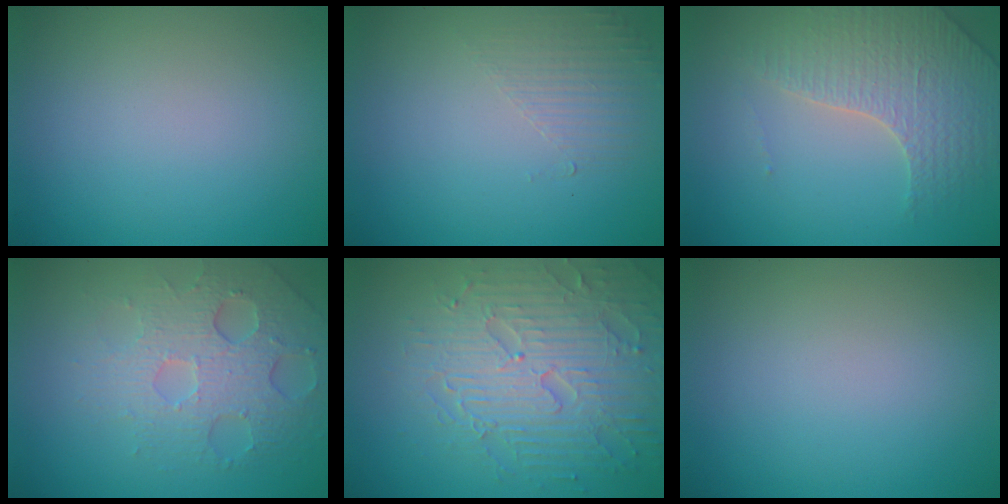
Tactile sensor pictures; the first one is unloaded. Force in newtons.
{"total": 1.6, "press": 0.4, "slide": 1.5}
{"total": 3.6, "press": 3.5, "slide": 1.0}
{"total": 4.9, "press": 4.1, "slide": 2.6}
{"total": 7.3, "press": 5.8, "slide": 4.4}
{"total": 0.0}